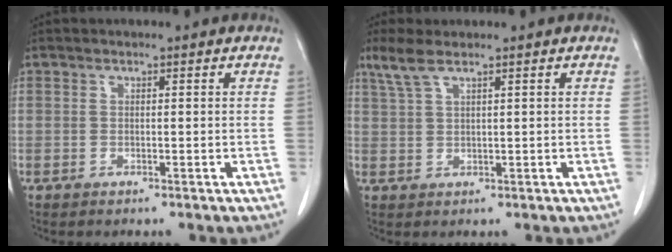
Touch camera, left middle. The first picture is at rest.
{"total": 3.4, "force": [2.5, 0.4, 2.3], "torque": [-0.062, 0.009, 0.060]}